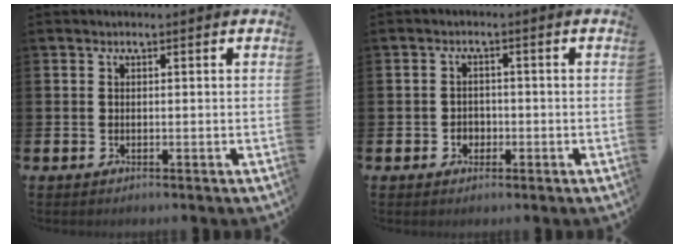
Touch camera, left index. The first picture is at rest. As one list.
[{"total": 1.9, "force": [-0.7, 1.7, 0.6], "torque": [0.002, -0.003, -0.021]}]